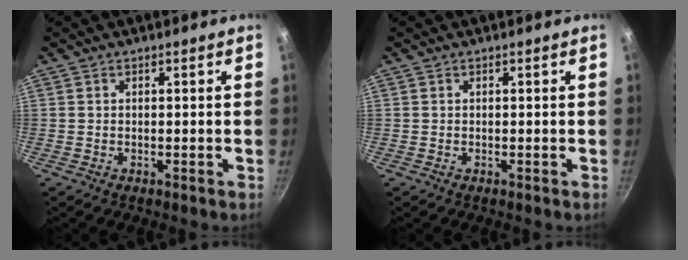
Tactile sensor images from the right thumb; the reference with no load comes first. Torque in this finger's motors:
{"motor_torque": [-0.11, 0.10, 0.04, -0.04, 0.01]}